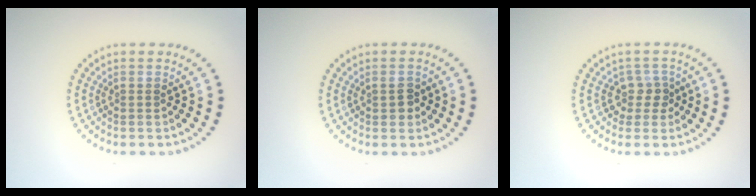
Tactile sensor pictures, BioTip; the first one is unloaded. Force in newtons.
{"total": 1.4, "press": 1.4, "slide": 0.2}
{"total": 1.8, "press": 1.5, "slide": 1.0}